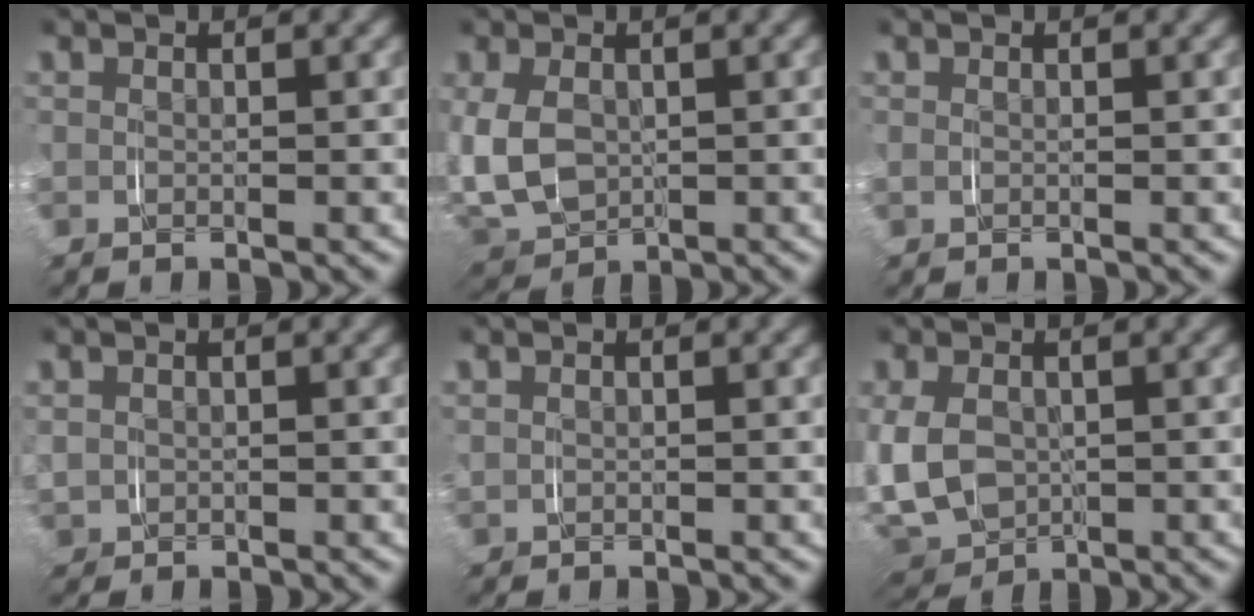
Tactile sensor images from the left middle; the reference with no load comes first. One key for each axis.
{"total": 7.7, "fx": -0.5, "fy": 6.5, "fz": 4.1, "tx": -0.125, "ty": -0.018, "tz": -0.001}
{"total": 0.0}
{"total": 1.8, "fx": 0.4, "fy": 1.7, "fz": 0.6, "tx": -0.026, "ty": -0.002, "tz": 0.008}
{"total": 0.8, "fx": 0.5, "fy": 0.4, "fz": 0.4, "tx": -0.009, "ty": 0.005, "tz": 0.009}
{"total": 9.1, "fx": -0.9, "fy": 7.9, "fz": 4.5, "tx": -0.137, "ty": -0.029, "tz": -0.007}